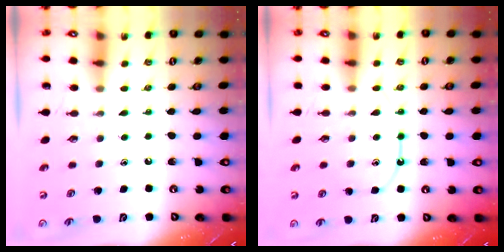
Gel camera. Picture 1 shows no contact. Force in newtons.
{"total": 9.6, "press": 9.5, "slide": 0.9}